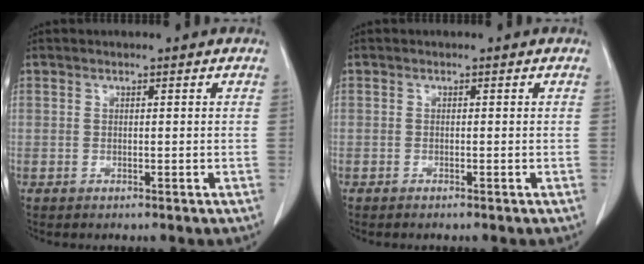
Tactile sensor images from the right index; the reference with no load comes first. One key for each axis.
{"total": 0.7, "fx": -0.6, "fy": 0.0, "fz": 0.3, "tx": -0.009, "ty": -0.001, "tz": -0.009}